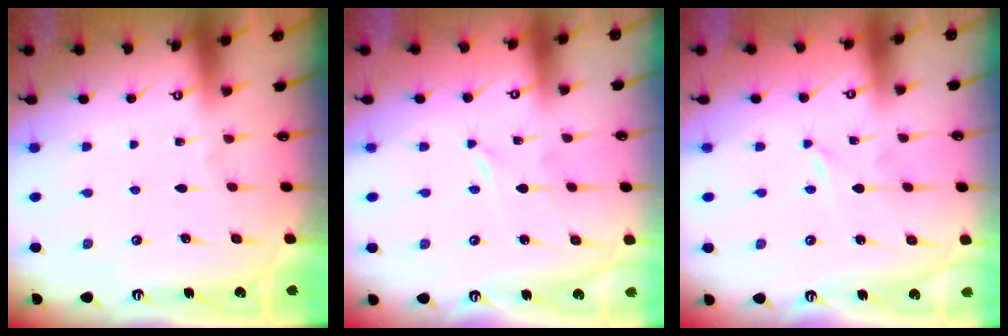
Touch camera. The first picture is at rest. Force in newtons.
{"total": 0.0}
{"total": 0.0}